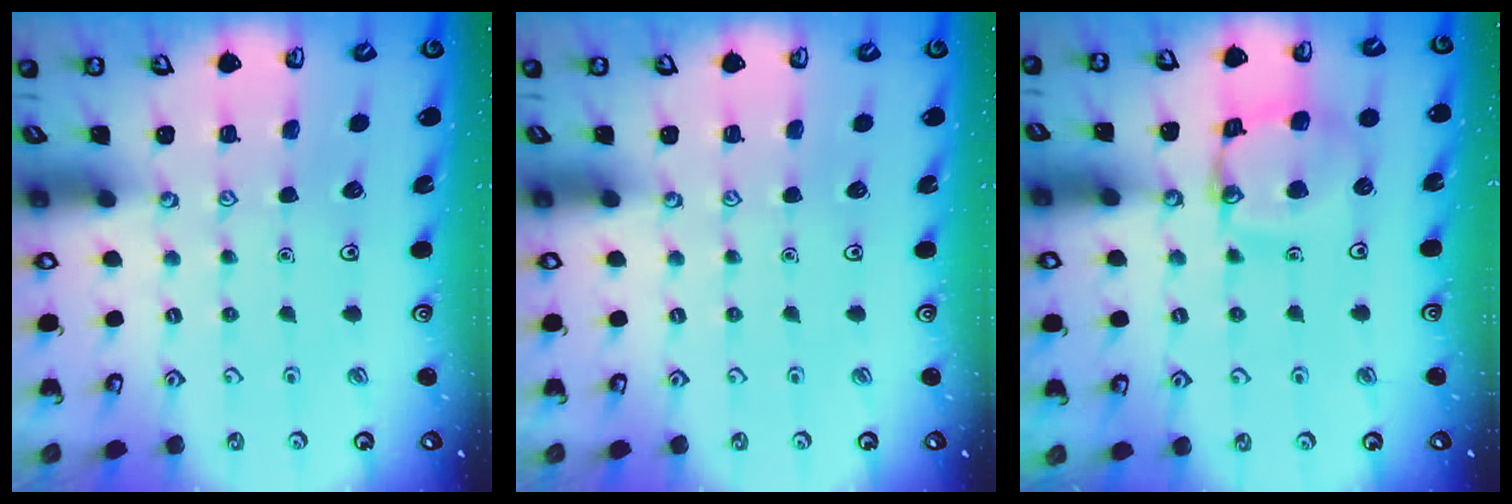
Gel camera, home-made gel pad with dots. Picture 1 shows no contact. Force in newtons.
{"total": 0.0}
{"total": 13.8, "press": 13.7, "slide": 1.5}